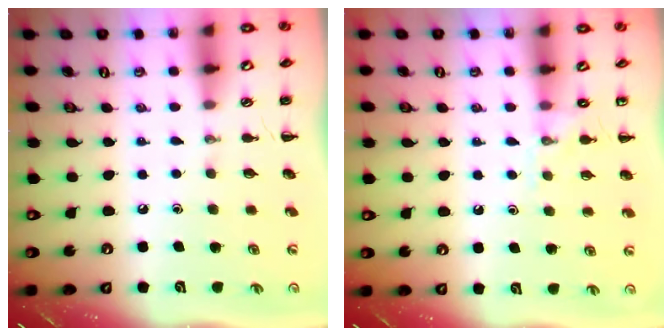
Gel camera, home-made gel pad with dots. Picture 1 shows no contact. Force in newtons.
{"total": 6.9, "press": 6.6, "slide": 1.8}